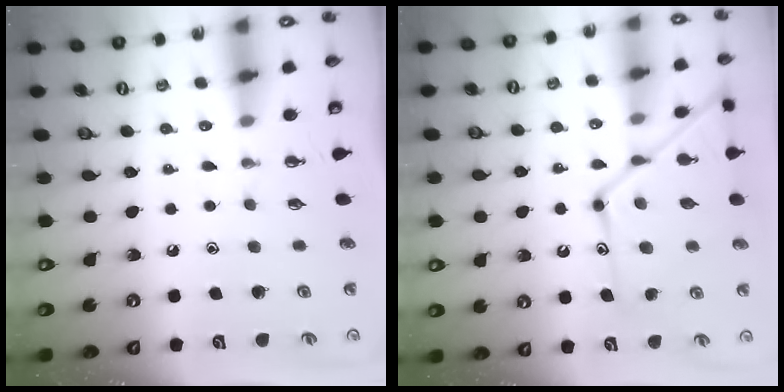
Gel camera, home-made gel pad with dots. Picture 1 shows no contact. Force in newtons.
{"total": 17.1, "press": 17.1, "slide": 1.1}